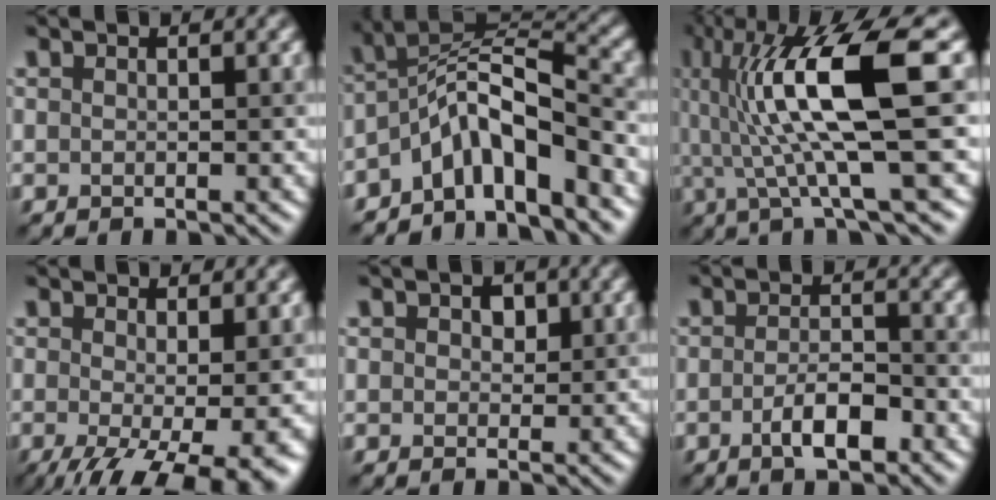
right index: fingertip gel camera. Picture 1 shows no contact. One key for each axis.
{"total": 6.5, "fx": -3.8, "fy": 2.2, "fz": 4.9, "tx": -0.077, "ty": 0.013, "tz": -0.075}
{"total": 11.2, "fx": 1.9, "fy": 2.2, "fz": 10.9, "tx": -0.191, "ty": 0.007, "tz": 0.041}
{"total": 8.5, "fx": -3.2, "fy": 2.6, "fz": 7.5, "tx": -0.125, "ty": -0.028, "tz": -0.039}
{"total": 1.5, "fx": 0.7, "fy": 1.2, "fz": 0.4, "tx": -0.007, "ty": 0.000, "tz": 0.008}
{"total": 2.8, "fx": -1.5, "fy": 0.8, "fz": 2.2, "tx": -0.050, "ty": 0.000, "tz": -0.024}